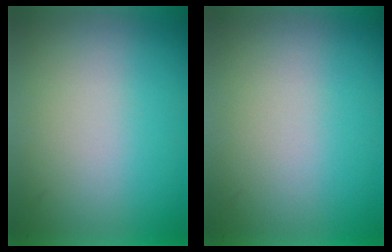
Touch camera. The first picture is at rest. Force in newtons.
{"total": 0.0}